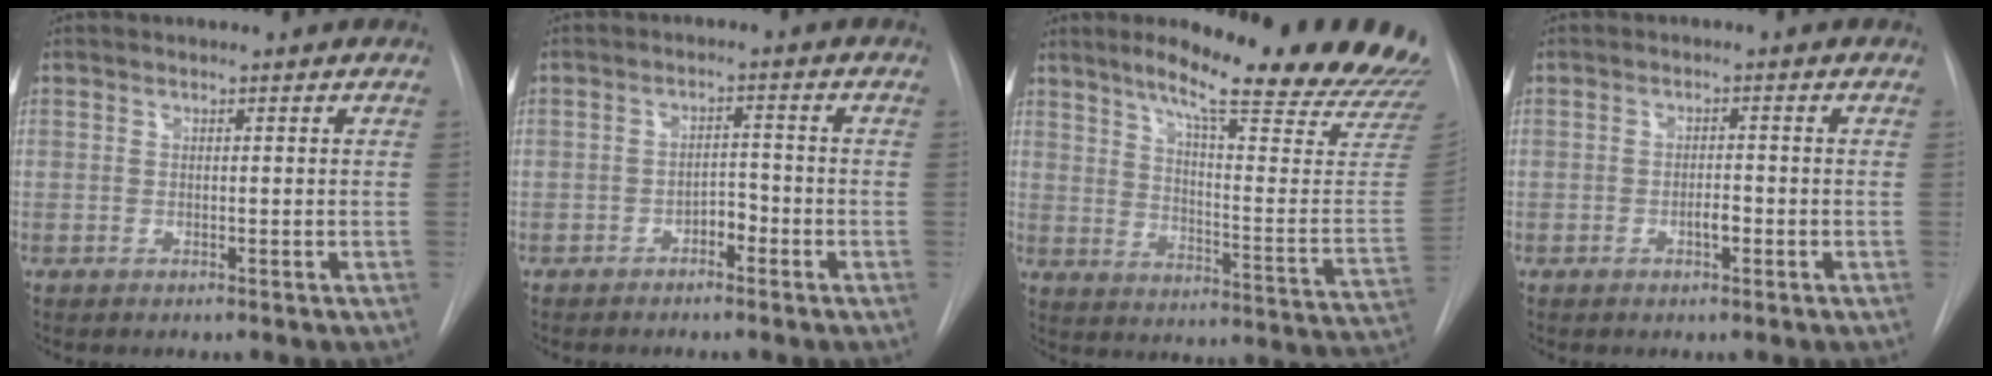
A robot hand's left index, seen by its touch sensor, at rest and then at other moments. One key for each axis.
{"total": 2.6, "fx": -1.7, "fy": 1.3, "fz": 1.4, "tx": -0.018, "ty": 0.007, "tz": -0.029}
{"total": 25.6, "fx": 21.5, "fy": 2.2, "fz": 13.7, "tx": -0.190, "ty": -0.092, "tz": 0.268}
{"total": 1.8, "fx": -0.8, "fy": 0.6, "fz": 1.5, "tx": -0.024, "ty": 0.003, "tz": -0.013}